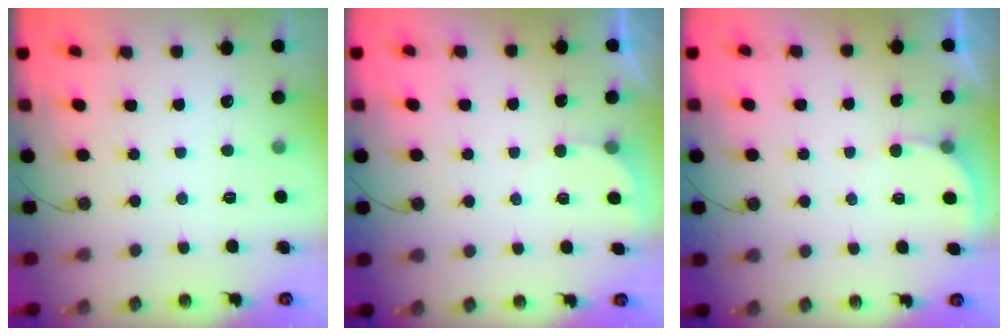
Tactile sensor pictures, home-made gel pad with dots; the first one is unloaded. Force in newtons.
{"total": 1.4, "press": 1.4, "slide": 0.1}
{"total": 2.7, "press": 2.7, "slide": 0.3}